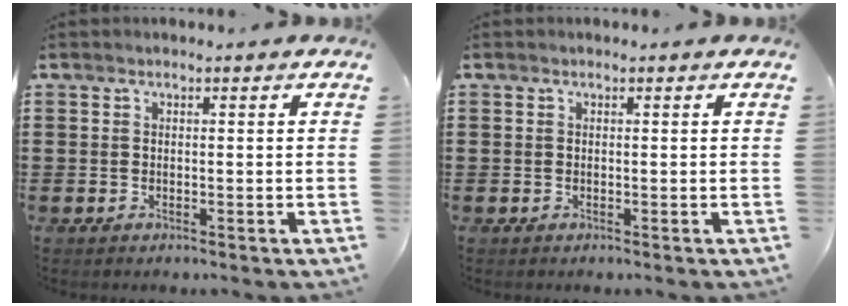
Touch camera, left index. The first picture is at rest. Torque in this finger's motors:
{"motor_torque": [-0.01, 0.00, 0.00, 0.00]}